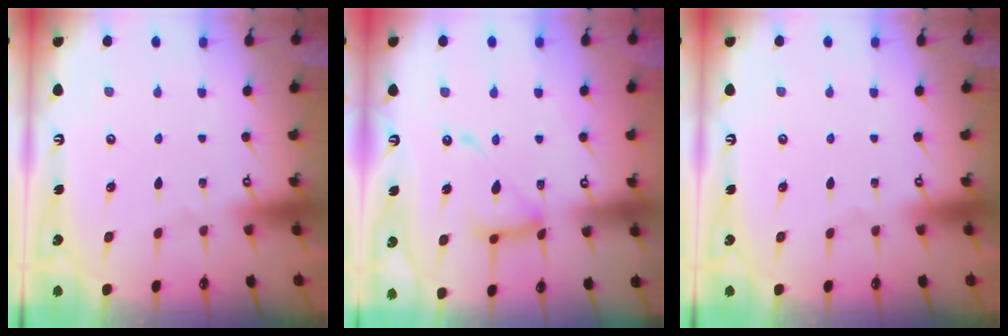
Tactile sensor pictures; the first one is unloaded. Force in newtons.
{"total": 13.8, "press": 13.7, "slide": 1.4}
{"total": 0.0}